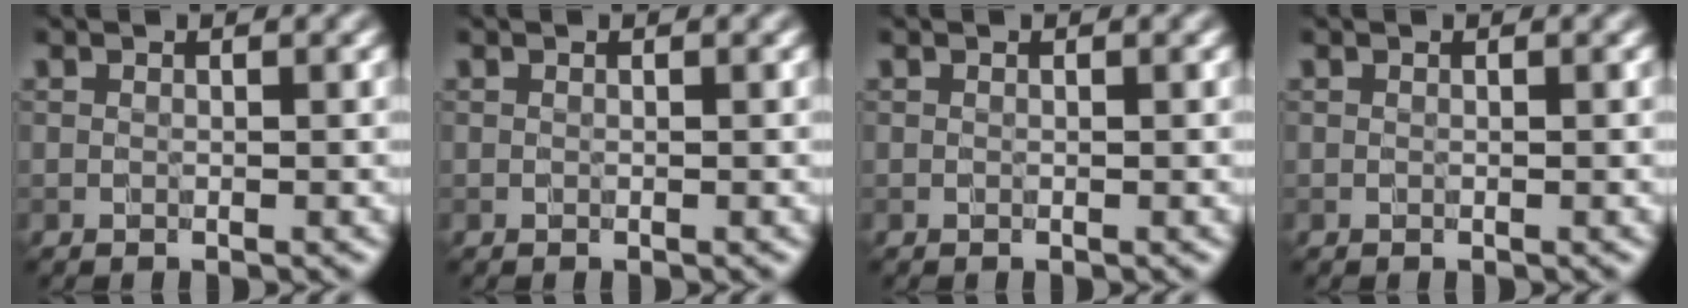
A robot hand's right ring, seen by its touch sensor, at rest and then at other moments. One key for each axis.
{"total": 0.0}
{"total": 0.0}
{"total": 0.0}